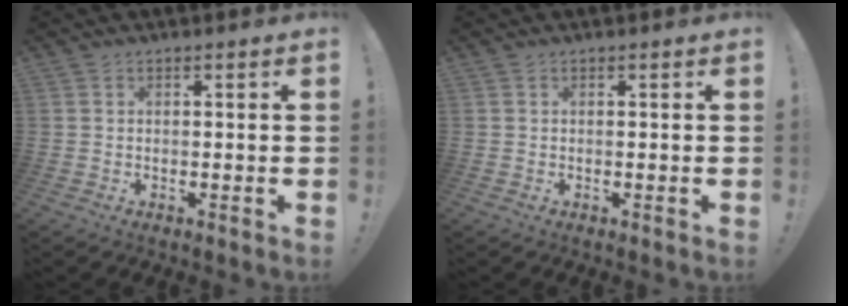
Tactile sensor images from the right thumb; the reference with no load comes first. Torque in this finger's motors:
{"motor_torque": [-0.04, 0.04, 0.20, -0.24, 0.11]}